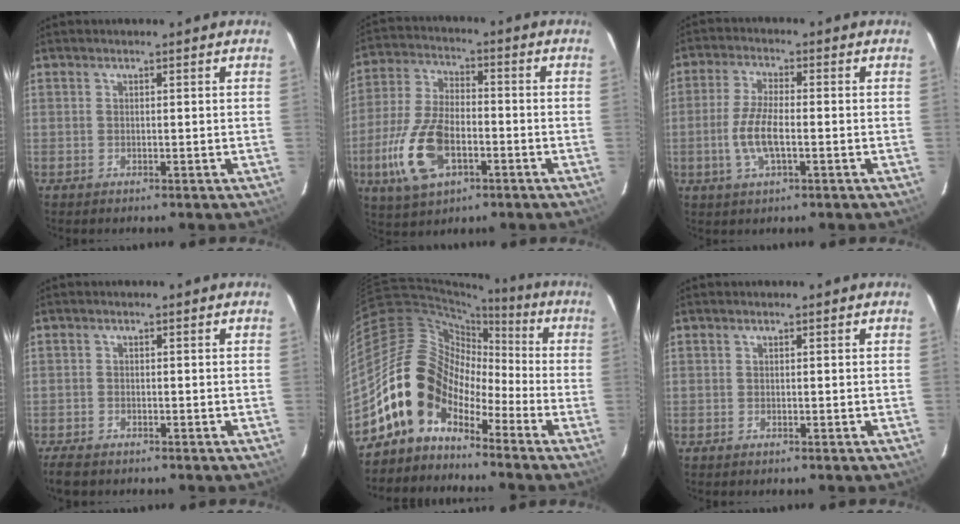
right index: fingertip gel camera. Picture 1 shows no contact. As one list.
[{"total": 14.6, "force": [-5.5, 7.6, 11.1], "torque": [-0.252, -0.009, -0.098]}, {"total": 6.9, "force": [-1.7, 2.1, 6.4], "torque": [-0.136, -0.001, -0.036]}, {"total": 4.0, "force": [-3.4, 1.6, 1.5], "torque": [-0.048, -0.014, -0.060]}, {"total": 12.3, "force": [-7.9, 8.0, 5.0], "torque": [-0.092, 0.030, -0.158]}, {"total": 0.0}]